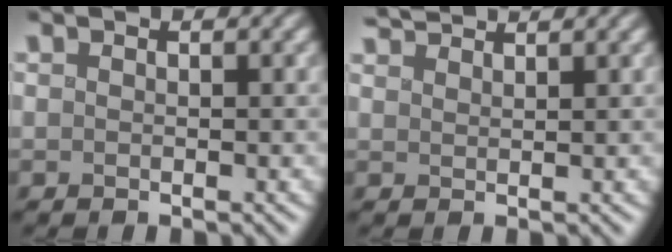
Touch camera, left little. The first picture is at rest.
{"total": 2.7, "force": [2.6, 0.2, 0.6], "torque": [-0.007, 0.011, 0.044]}